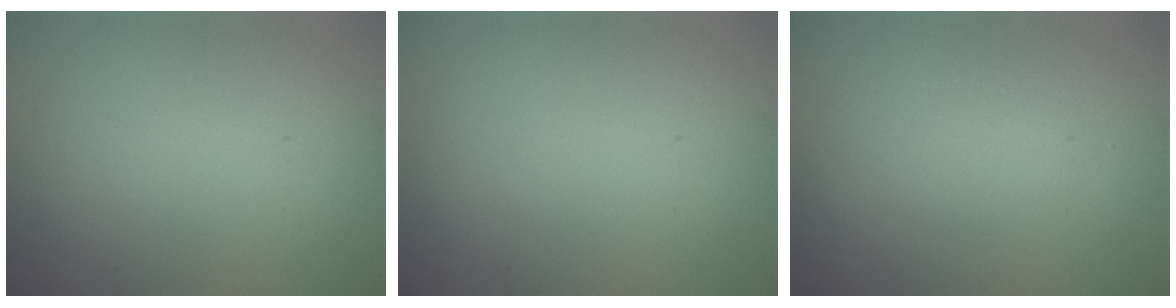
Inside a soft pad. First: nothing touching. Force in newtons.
{"total": 0.0}
{"total": 0.9, "press": 0.9, "slide": 0.0}